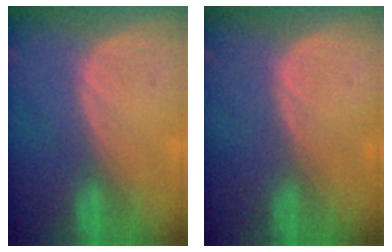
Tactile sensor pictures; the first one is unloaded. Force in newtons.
{"total": 0.0}